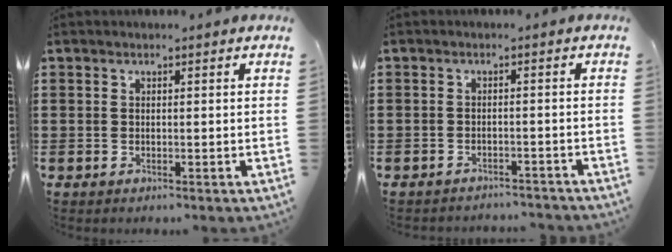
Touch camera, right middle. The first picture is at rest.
{"total": 1.9, "force": [-1.9, 0.1, -0.1], "torque": [-0.005, -0.001, -0.041]}